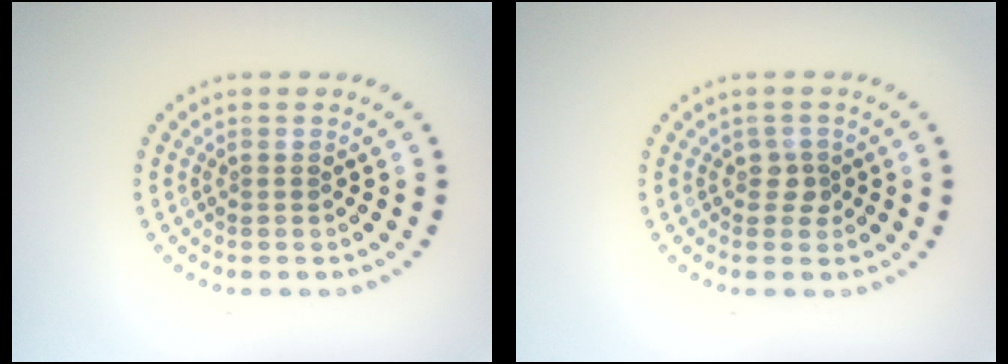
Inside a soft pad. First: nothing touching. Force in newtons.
{"total": 1.3, "press": 1.1, "slide": 0.8}